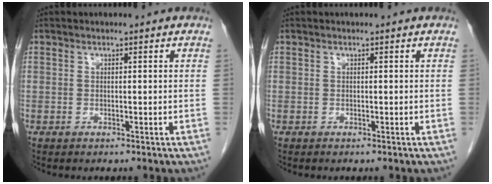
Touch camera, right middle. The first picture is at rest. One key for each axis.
{"total": 0.0}